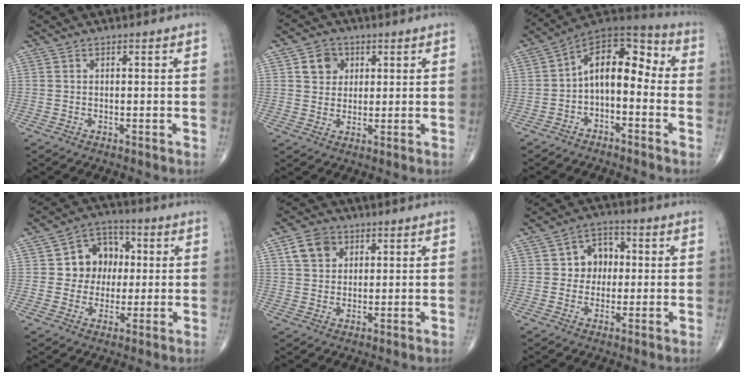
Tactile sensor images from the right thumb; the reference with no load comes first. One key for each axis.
{"total": 5.2, "fx": 1.9, "fy": 4.5, "fz": 1.9, "tx": -0.008, "ty": -0.004, "tz": 0.029}
{"total": 12.1, "fx": -1.7, "fy": 7.1, "fz": 9.6, "tx": -0.119, "ty": 0.063, "tz": -0.043}
{"total": 9.8, "fx": 1.1, "fy": 8.5, "fz": 4.8, "tx": -0.018, "ty": 0.013, "tz": 0.013}
{"total": 6.2, "fx": 2.7, "fy": 4.8, "fz": 2.9, "tx": -0.030, "ty": -0.005, "tz": 0.048}
{"total": 6.8, "fx": 0.7, "fy": 5.8, "fz": 3.4, "tx": -0.012, "ty": 0.012, "tz": 0.003}